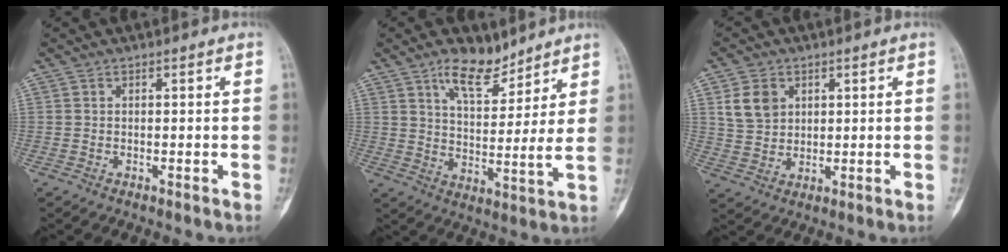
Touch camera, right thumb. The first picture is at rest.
{"total": 10.0, "force": [7.2, 3.7, 5.9], "torque": [-0.081, -0.056, 0.127]}
{"total": 6.3, "force": [2.5, 4.9, 3.2], "torque": [-0.044, -0.008, 0.052]}